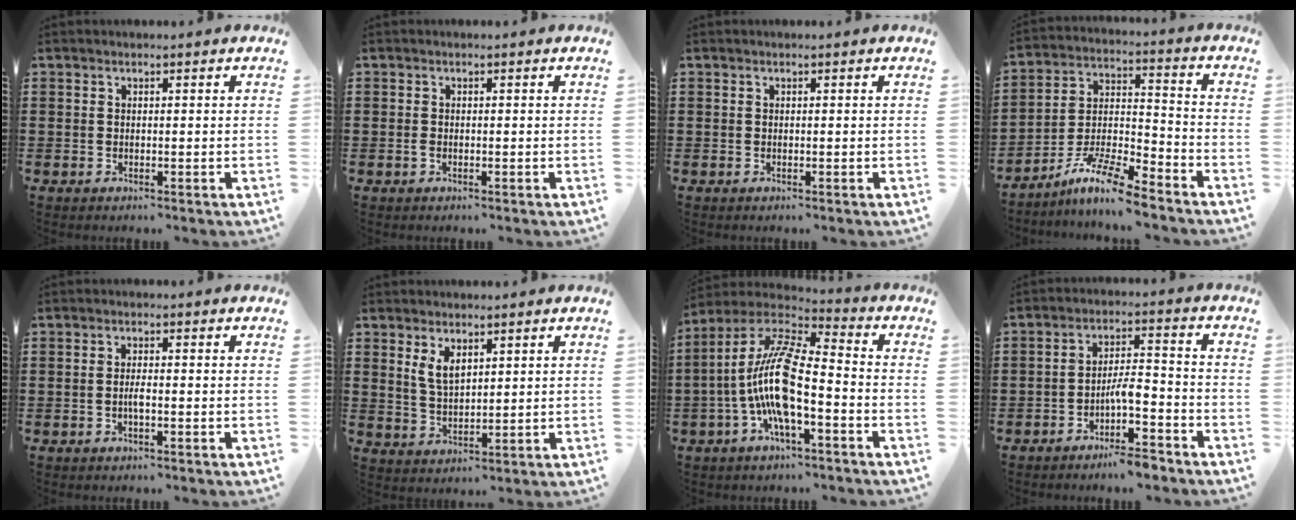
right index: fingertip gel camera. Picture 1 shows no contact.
{"total": 0.7, "force": [-0.3, 0.3, 0.6], "torque": [-0.013, -0.004, -0.004]}
{"total": 0.0}
{"total": 9.6, "force": [-8.1, 1.0, 5.0], "torque": [-0.098, 0.014, -0.159]}
{"total": 1.9, "force": [-0.6, 0.4, 1.8], "torque": [-0.042, 0.000, -0.013]}
{"total": 3.7, "force": [1.9, 1.9, 2.6], "torque": [-0.057, 0.003, 0.035]}
{"total": 12.2, "force": [-3.3, 3.1, 11.4], "torque": [-0.266, -0.022, -0.075]}
{"total": 5.9, "force": [-3.8, 1.5, 4.2], "torque": [-0.081, 0.005, -0.075]}